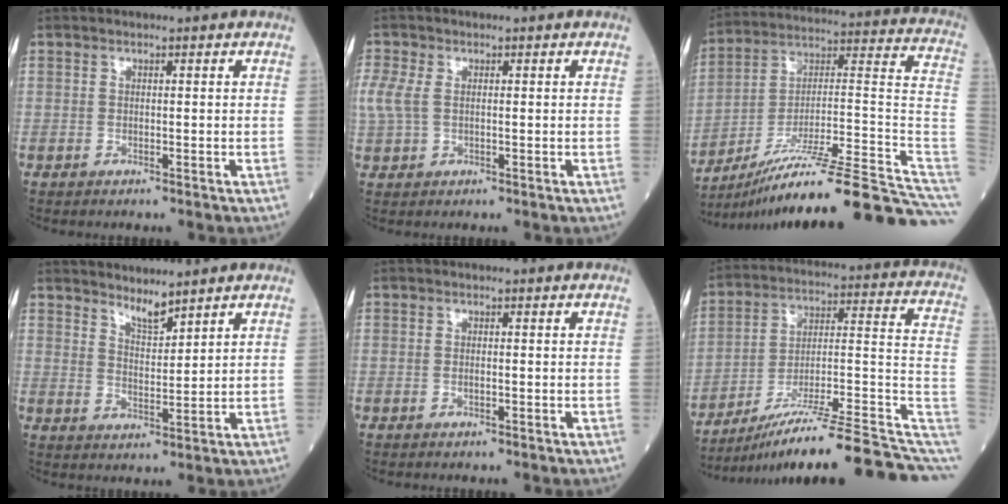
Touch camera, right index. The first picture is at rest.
{"total": 5.3, "force": [0.4, 3.6, 3.9], "torque": [-0.133, 0.018, 0.015]}
{"total": 28.9, "force": [-22.0, 0.7, 18.8], "torque": [-0.181, 0.020, -0.335]}
{"total": 3.4, "force": [3.2, 0.2, 1.2], "torque": [-0.025, -0.011, 0.064]}
{"total": 0.7, "force": [-0.2, 0.1, 0.7], "torque": [-0.016, -0.001, -0.002]}
{"total": 23.0, "force": [-16.0, 1.6, 16.4], "torque": [-0.177, 0.025, -0.251]}